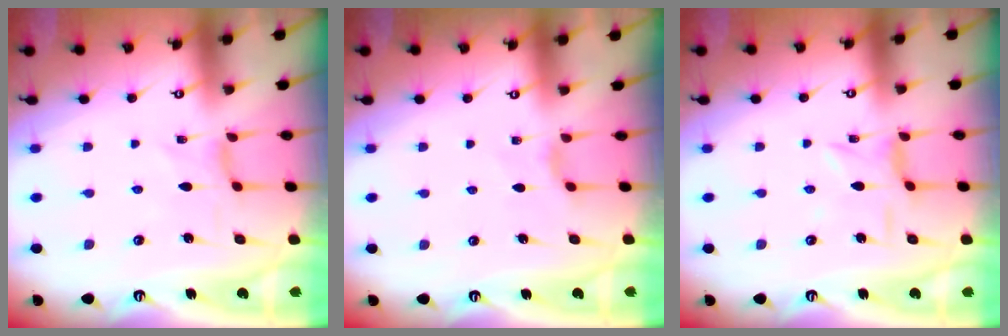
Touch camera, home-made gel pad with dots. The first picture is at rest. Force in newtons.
{"total": 2.1, "press": 2.0, "slide": 0.5}
{"total": 1.4, "press": 1.3, "slide": 0.4}